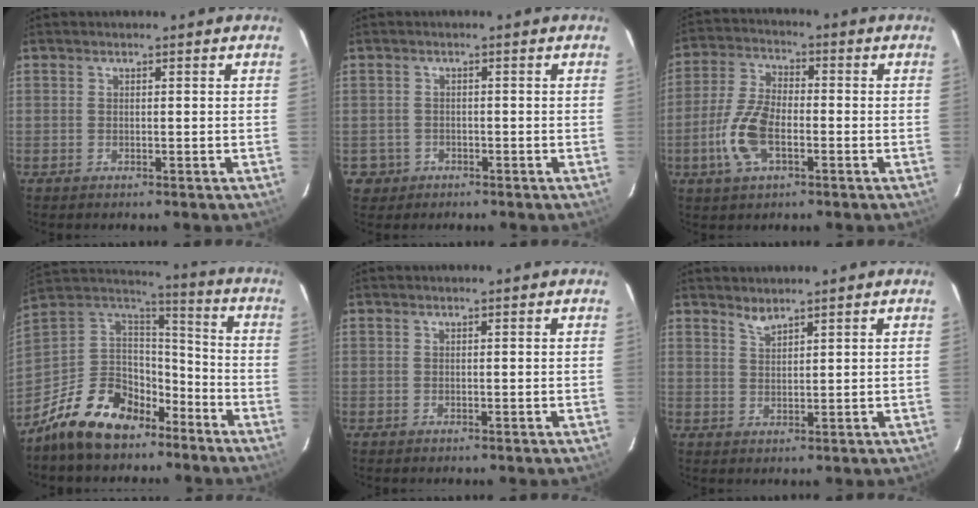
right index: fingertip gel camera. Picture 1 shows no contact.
{"total": 3.4, "force": [-1.2, 3.2, 0.3], "torque": [-0.016, 0.013, -0.015]}
{"total": 10.2, "force": [-3.4, 5.0, 8.2], "torque": [-0.182, 0.003, -0.067]}
{"total": 18.7, "force": [-12.2, 10.7, 9.3], "torque": [-0.211, 0.023, -0.201]}
{"total": 0.0}
{"total": 2.1, "force": [2.0, 0.2, 0.7], "torque": [-0.011, 0.001, 0.036]}